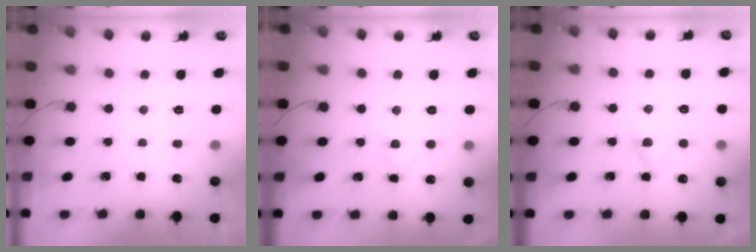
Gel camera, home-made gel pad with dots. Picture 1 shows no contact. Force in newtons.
{"total": 2.9, "press": 2.7, "slide": 1.1}
{"total": 2.4, "press": 2.2, "slide": 1.0}